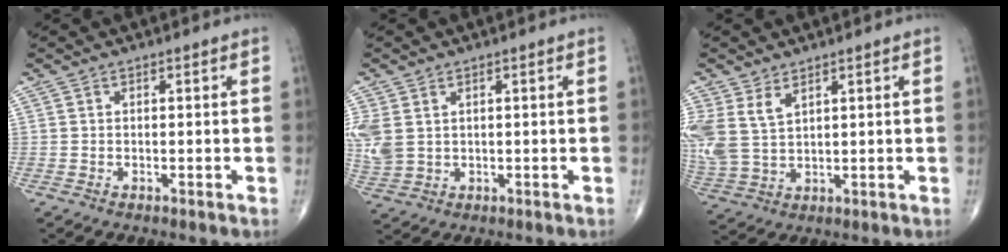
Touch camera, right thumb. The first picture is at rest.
{"total": 6.9, "force": [1.5, 5.1, 4.4], "torque": [-0.111, -0.001, 0.043]}
{"total": 8.5, "force": [4.0, 4.9, 5.6], "torque": [-0.128, -0.008, 0.096]}